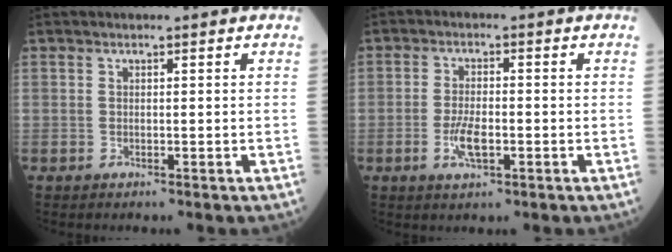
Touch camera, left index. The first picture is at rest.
{"total": 4.3, "force": [-1.5, 1.4, 3.8], "torque": [-0.078, -0.001, -0.026]}